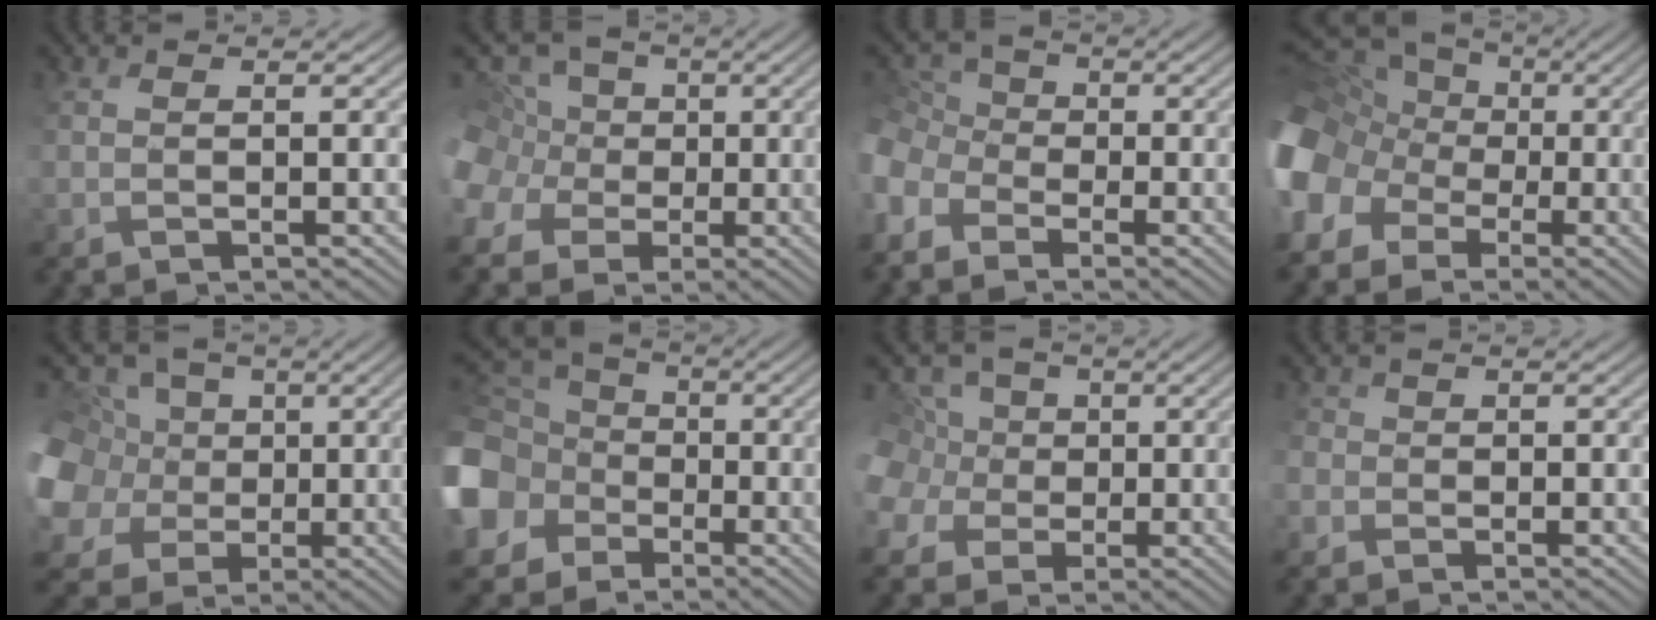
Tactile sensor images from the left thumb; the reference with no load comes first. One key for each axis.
{"total": 7.1, "fx": -1.1, "fy": 6.8, "fz": 1.4, "tx": -0.086, "ty": 0.015, "tz": -0.032}
{"total": 7.2, "fx": -4.9, "fy": 4.9, "fz": 1.7, "tx": -0.066, "ty": -0.016, "tz": -0.081}
{"total": 14.0, "fx": -2.8, "fy": 12.3, "fz": 6.0, "tx": -0.224, "ty": -0.011, "tz": -0.065}
{"total": 12.4, "fx": 0.2, "fy": 11.6, "fz": 4.4, "tx": -0.196, "ty": 0.019, "tz": -0.008}
{"total": 11.9, "fx": -3.7, "fy": 10.6, "fz": 3.9, "tx": -0.176, "ty": -0.031, "tz": -0.077}
{"total": 6.3, "fx": -0.5, "fy": 6.2, "fz": 0.8, "tx": -0.063, "ty": 0.019, "tz": -0.030}
{"total": 2.3, "fx": -1.8, "fy": 1.1, "fz": -1.0, "tx": 0.005, "ty": -0.007, "tz": -0.024}